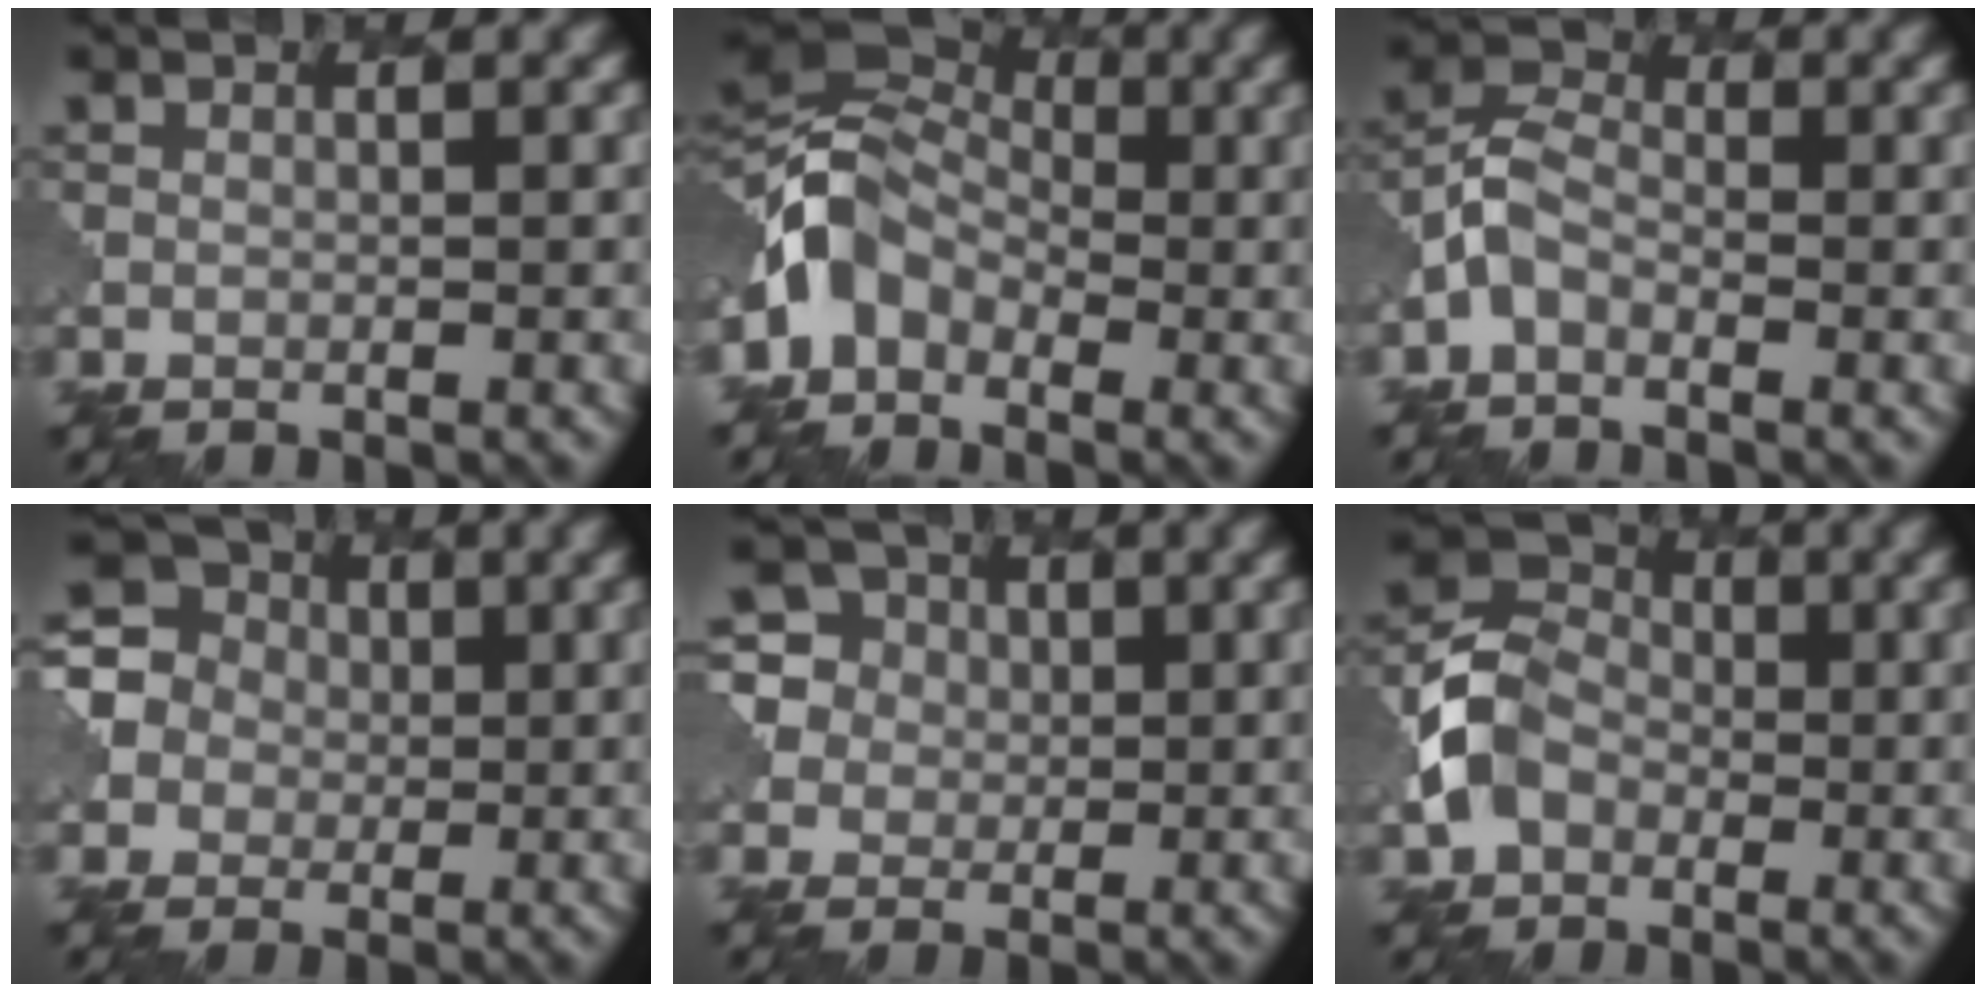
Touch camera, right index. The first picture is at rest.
{"total": 5.9, "force": [-1.8, 4.5, 3.4], "torque": [-0.060, 0.010, -0.058]}
{"total": 3.2, "force": [-1.4, 2.0, 2.0], "torque": [-0.047, 0.011, -0.038]}
{"total": 6.4, "force": [0.6, 6.0, 1.9], "torque": [-0.054, 0.034, -0.015]}
{"total": 6.5, "force": [1.7, 5.9, 1.9], "torque": [-0.046, 0.039, 0.016]}
{"total": 5.4, "force": [-1.2, 4.5, 2.8], "torque": [-0.062, 0.006, -0.037]}